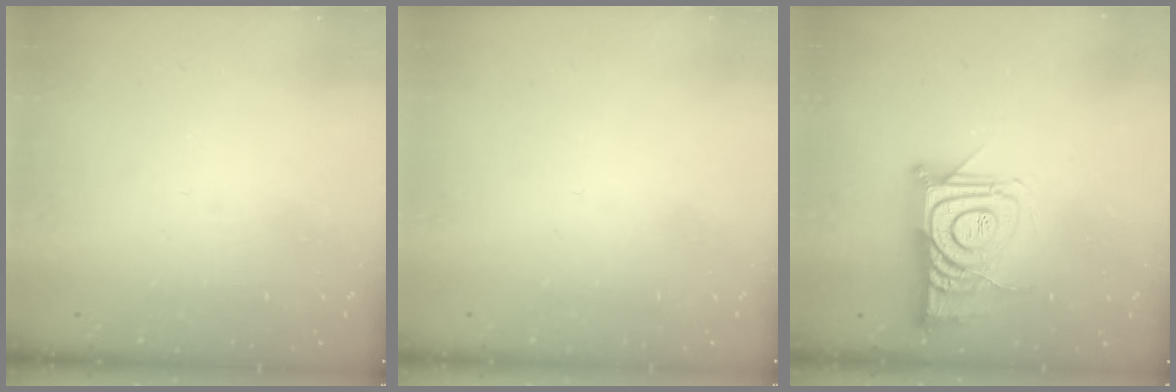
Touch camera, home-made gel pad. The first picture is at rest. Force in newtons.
{"total": 1.7, "press": 1.7, "slide": 0.1}
{"total": 13.9, "press": 13.9, "slide": 1.2}